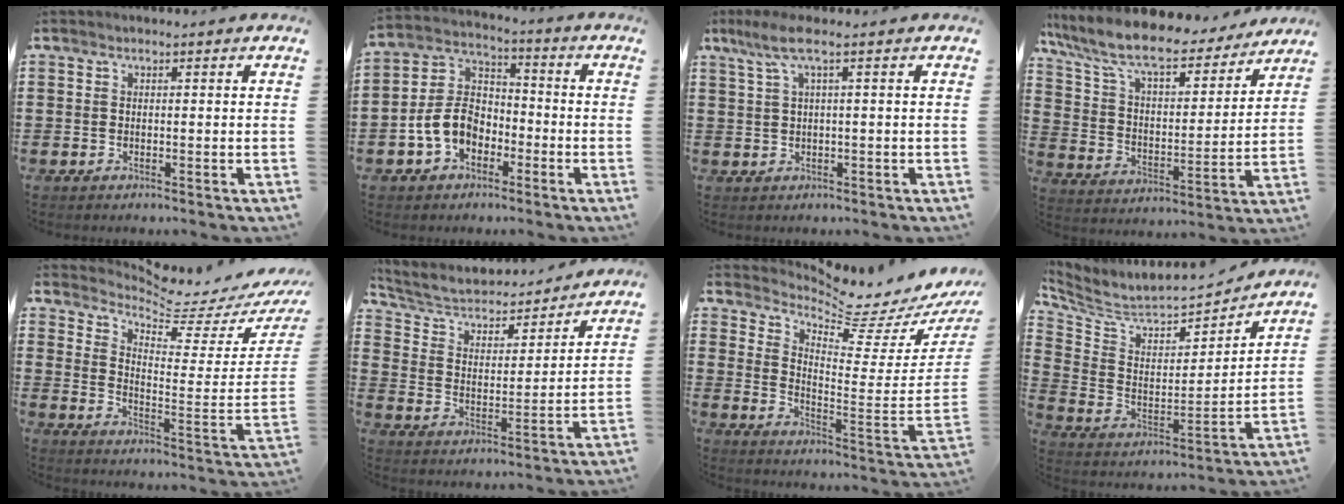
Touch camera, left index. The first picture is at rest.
{"total": 7.5, "force": [-3.0, 5.6, 4.0], "torque": [-0.121, 0.004, -0.069]}
{"total": 3.9, "force": [0.8, 0.7, 3.8], "torque": [-0.088, -0.002, 0.008]}
{"total": 9.9, "force": [8.7, 1.7, 4.5], "torque": [-0.125, -0.054, 0.149]}
{"total": 4.8, "force": [4.6, 0.1, 1.1], "torque": [-0.045, -0.053, 0.071]}
{"total": 5.0, "force": [4.3, 1.8, 1.6], "torque": [-0.057, -0.029, 0.067]}
{"total": 6.7, "force": [6.3, 0.2, 2.4], "torque": [-0.058, -0.074, 0.097]}
{"total": 5.8, "force": [5.3, 1.8, 1.5], "torque": [-0.063, -0.047, 0.085]}